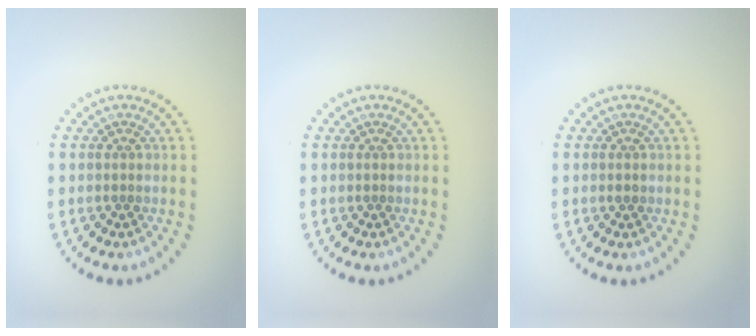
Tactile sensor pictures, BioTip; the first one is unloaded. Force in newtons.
{"total": 0.0}
{"total": 0.6, "press": 0.6, "slide": 0.1}